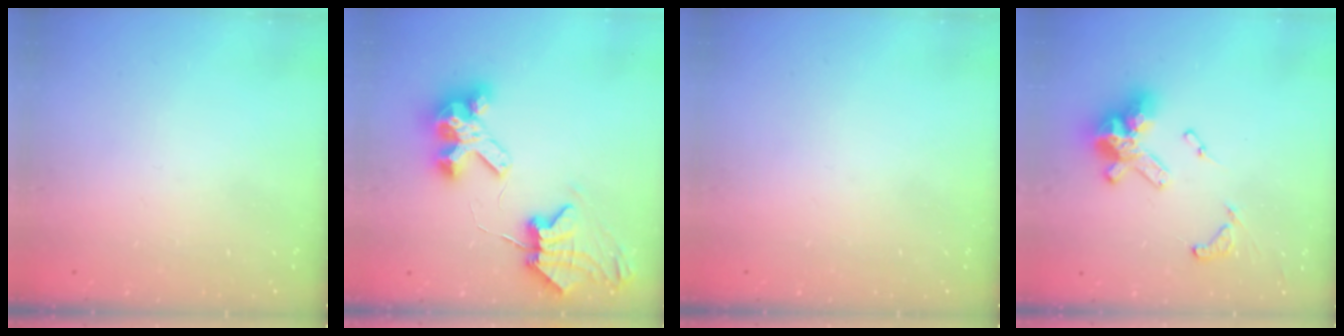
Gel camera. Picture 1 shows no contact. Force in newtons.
{"total": 8.3, "press": 8.3, "slide": 1.0}
{"total": 0.0}
{"total": 15.1, "press": 15.0, "slide": 1.6}